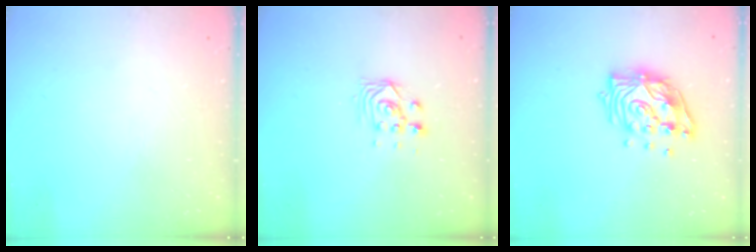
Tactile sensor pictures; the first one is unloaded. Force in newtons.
{"total": 3.5, "press": 3.4, "slide": 0.8}
{"total": 14.5, "press": 14.4, "slide": 1.6}